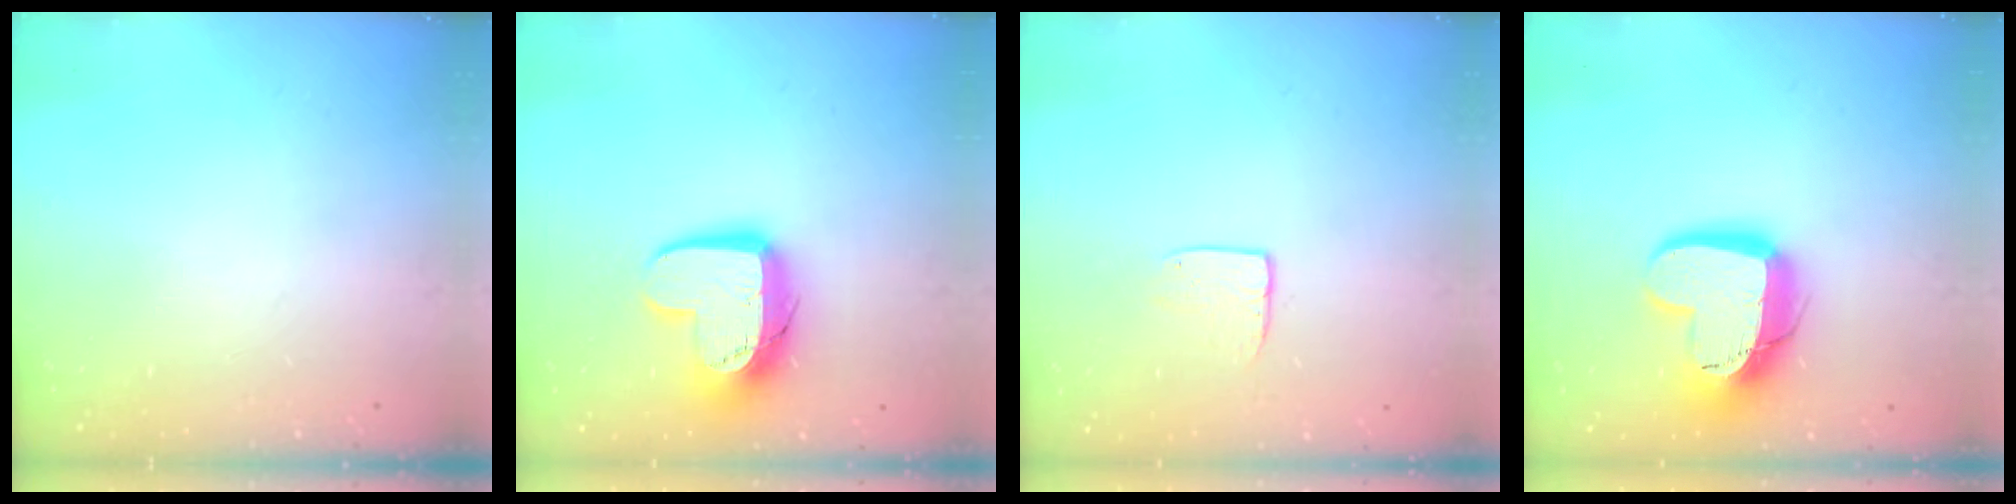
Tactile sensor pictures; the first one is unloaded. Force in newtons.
{"total": 13.9, "press": 13.9, "slide": 1.0}
{"total": 6.7, "press": 6.7, "slide": 0.5}
{"total": 18.9, "press": 18.8, "slide": 1.5}